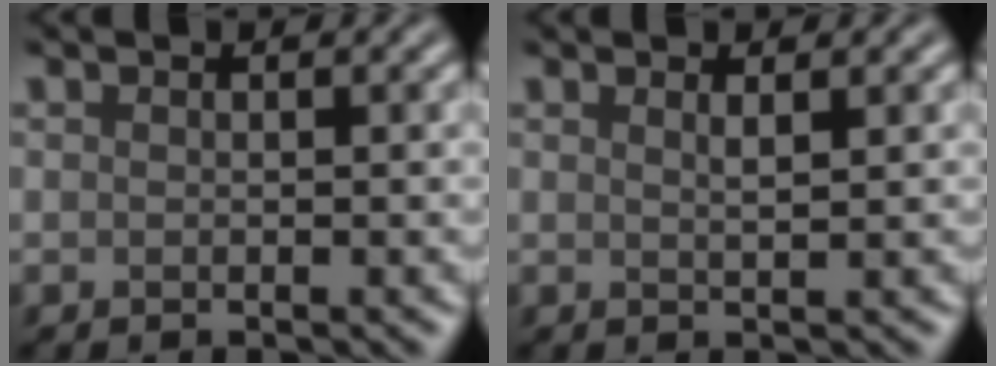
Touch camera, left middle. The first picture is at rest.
{"total": 1.1, "force": [0.7, 0.3, 0.9], "torque": [-0.007, 0.002, 0.008]}